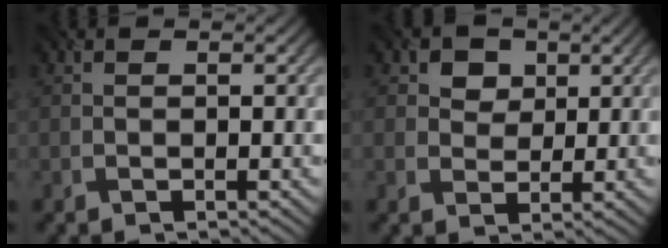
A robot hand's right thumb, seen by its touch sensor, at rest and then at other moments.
{"total": 3.8, "force": [1.7, 3.0, 1.7], "torque": [-0.035, -0.005, 0.024]}